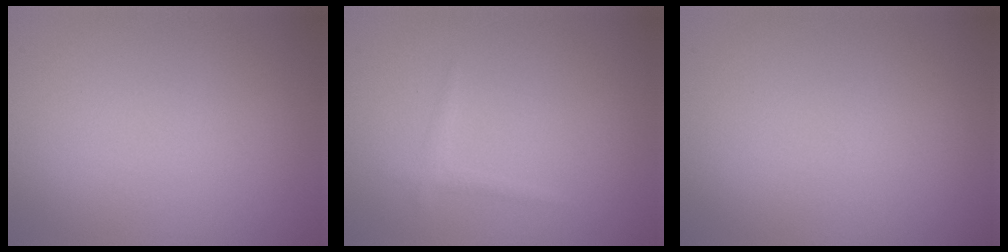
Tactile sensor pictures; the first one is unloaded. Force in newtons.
{"total": 0.8, "press": 0.8, "slide": 0.0}
{"total": 0.0}